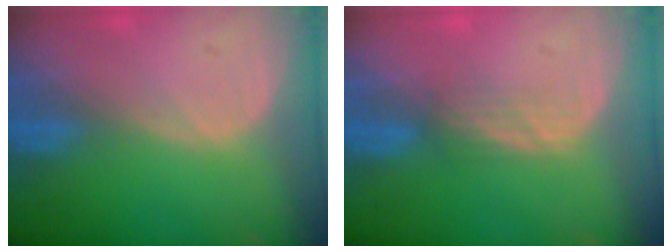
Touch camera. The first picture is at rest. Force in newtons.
{"total": 2.3, "press": 2.2, "slide": 0.5}